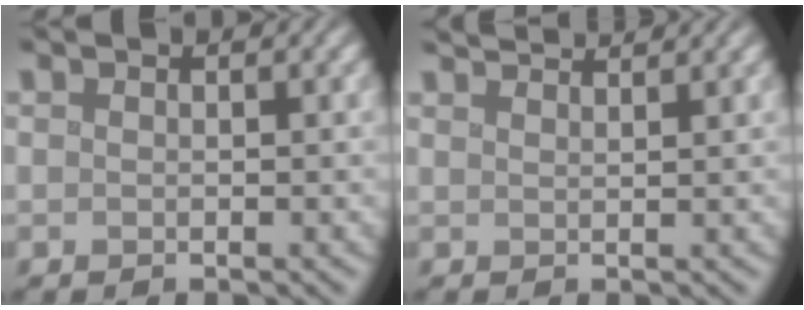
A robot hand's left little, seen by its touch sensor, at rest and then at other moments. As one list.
[{"total": 3.8, "force": [3.4, 0.8, 1.4], "torque": [-0.002, 0.020, 0.029]}]